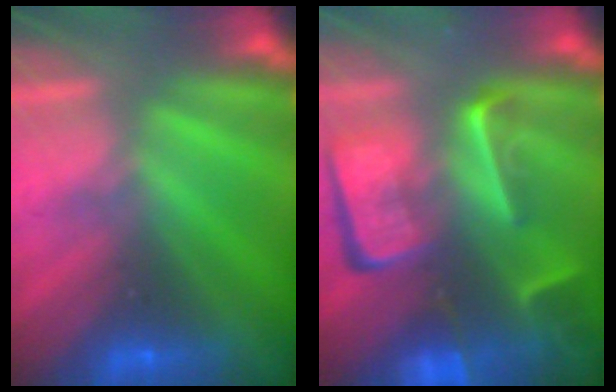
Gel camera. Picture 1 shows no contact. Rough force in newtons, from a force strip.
{"total": 9.3}